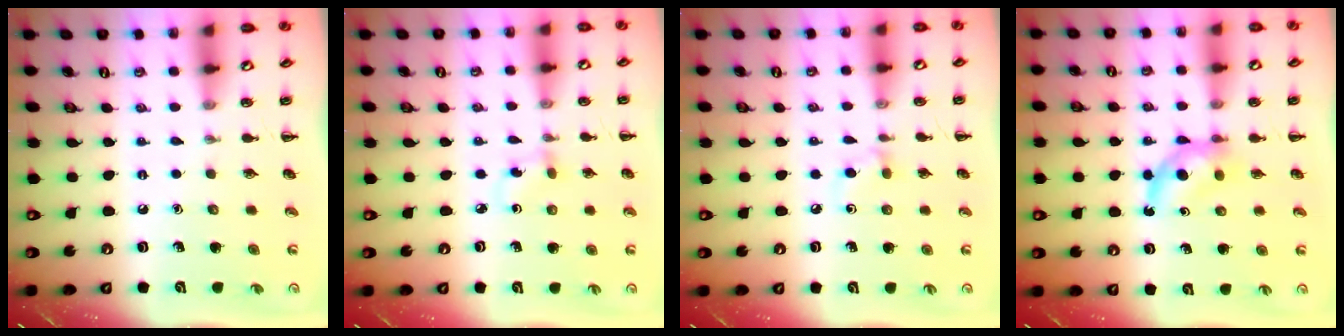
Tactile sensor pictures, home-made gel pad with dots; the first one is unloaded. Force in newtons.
{"total": 2.3, "press": 2.0, "slide": 1.1}
{"total": 5.5, "press": 5.2, "slide": 1.9}
{"total": 4.7, "press": 4.5, "slide": 1.2}